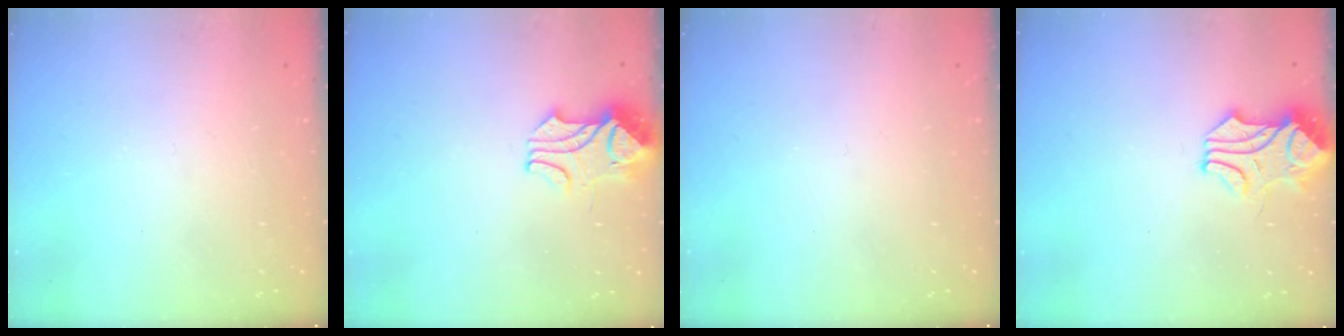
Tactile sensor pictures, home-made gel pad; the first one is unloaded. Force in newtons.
{"total": 2.2, "press": 2.0, "slide": 0.9}
{"total": 0.0}
{"total": 1.4, "press": 1.4, "slide": 0.0}